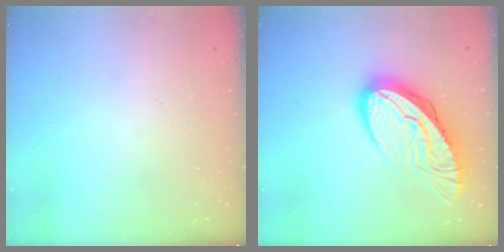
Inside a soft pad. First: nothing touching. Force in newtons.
{"total": 14.6, "press": 14.5, "slide": 1.4}